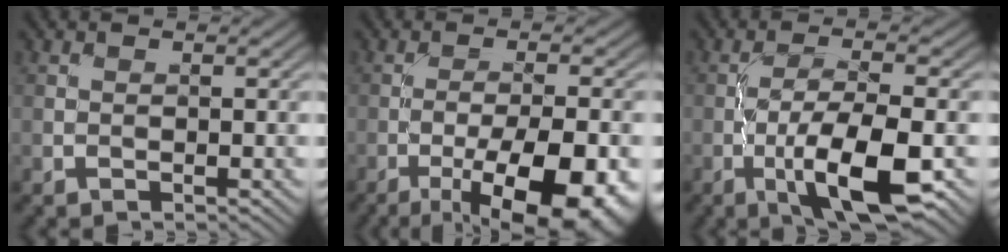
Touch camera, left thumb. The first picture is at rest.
{"total": 14.1, "force": [-7.4, 4.6, 11.1], "torque": [-0.158, -0.016, -0.096]}
{"total": 9.2, "force": [-3.2, 2.6, 8.2], "torque": [-0.145, 0.001, -0.061]}